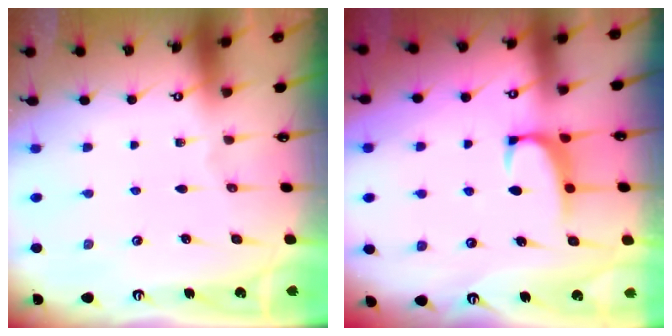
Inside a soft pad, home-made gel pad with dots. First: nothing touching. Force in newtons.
{"total": 1.2, "press": 0.9, "slide": 0.7}